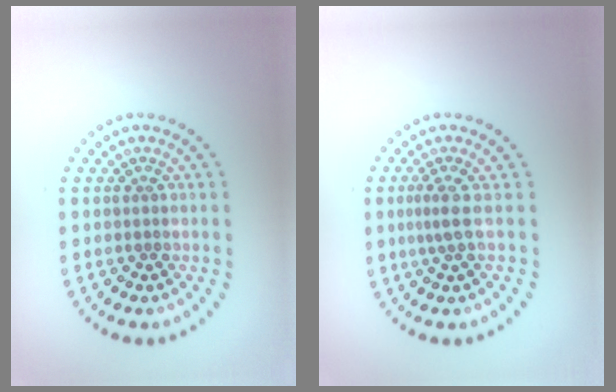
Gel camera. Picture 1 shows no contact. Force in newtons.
{"total": 1.7, "press": 1.2, "slide": 1.2}